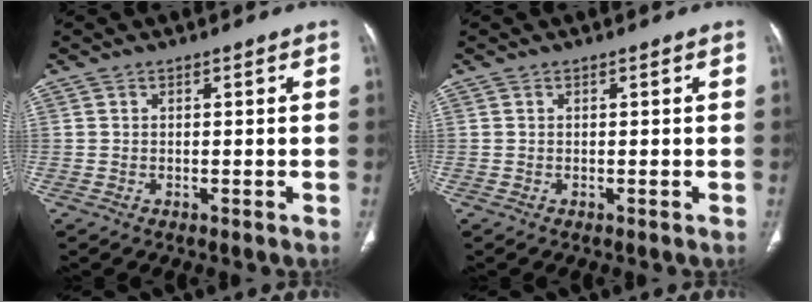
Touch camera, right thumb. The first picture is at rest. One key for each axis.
{"total": 0.0}